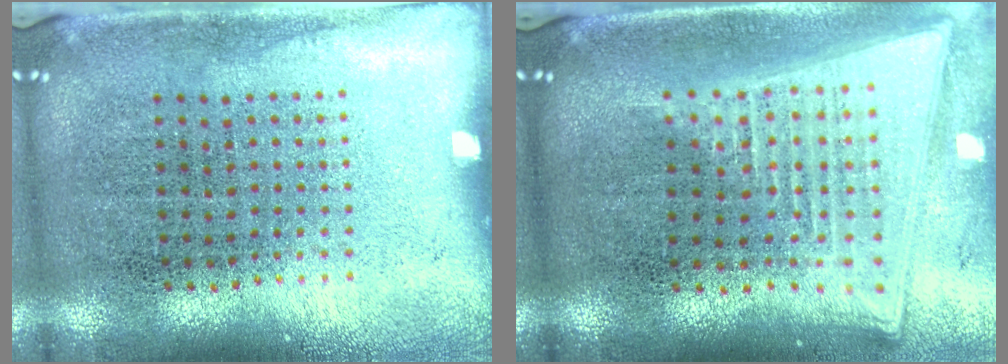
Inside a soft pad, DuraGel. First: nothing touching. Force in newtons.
{"total": 2.0, "press": 1.7, "slide": 1.2}